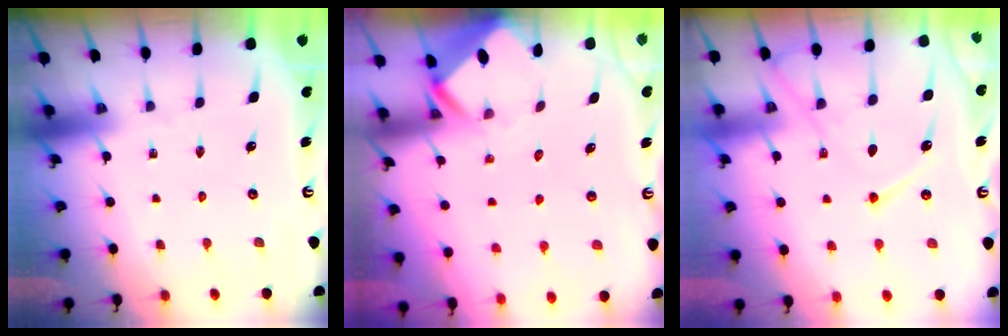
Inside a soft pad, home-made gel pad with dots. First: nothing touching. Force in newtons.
{"total": 2.8, "press": 2.8, "slide": 0.2}
{"total": 11.4, "press": 11.4, "slide": 1.3}